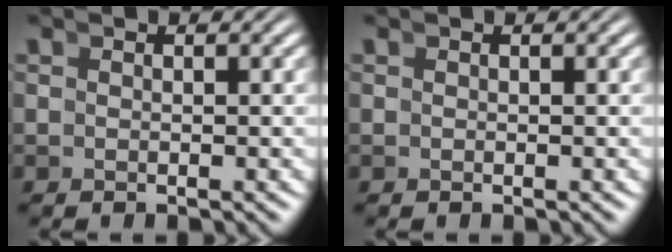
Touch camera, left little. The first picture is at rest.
{"total": 0.0}